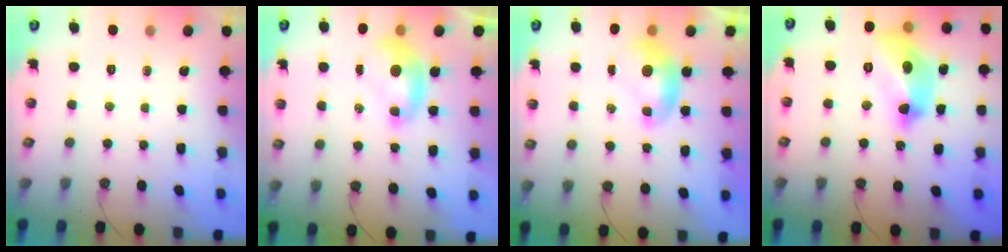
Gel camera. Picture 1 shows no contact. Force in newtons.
{"total": 1.6, "press": 1.6, "slide": 0.2}
{"total": 0.0}
{"total": 13.4, "press": 13.4, "slide": 0.8}